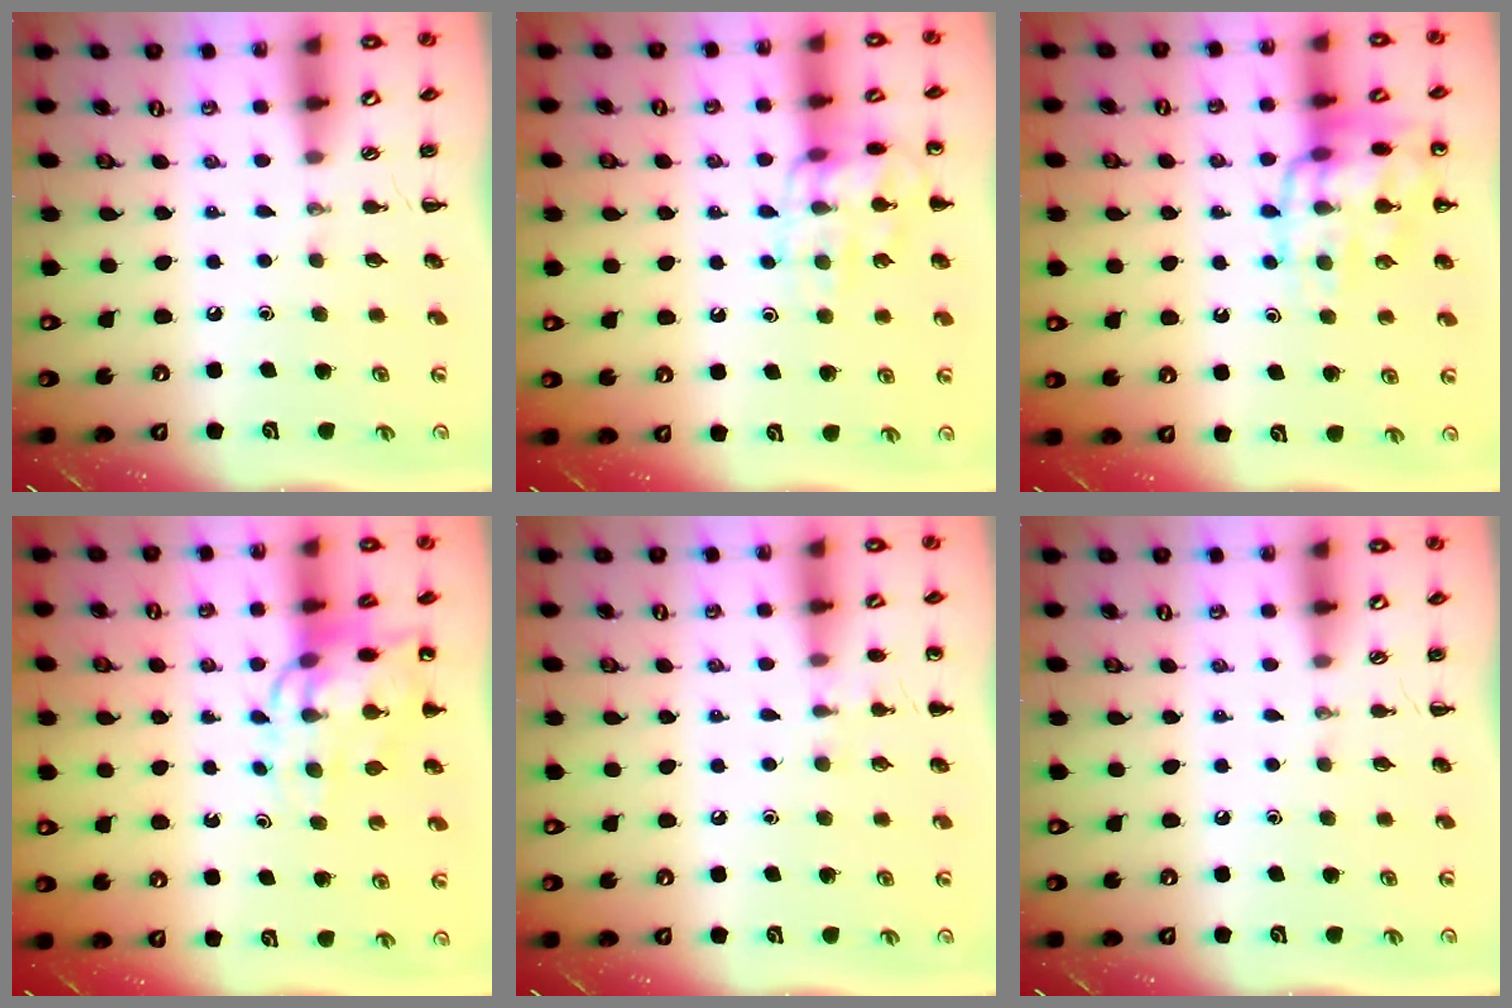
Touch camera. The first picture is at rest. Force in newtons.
{"total": 13.0, "press": 13.0, "slide": 0.7}
{"total": 16.2, "press": 16.1, "slide": 1.6}
{"total": 11.4, "press": 11.0, "slide": 3.1}
{"total": 5.9, "press": 5.7, "slide": 1.7}
{"total": 0.0}